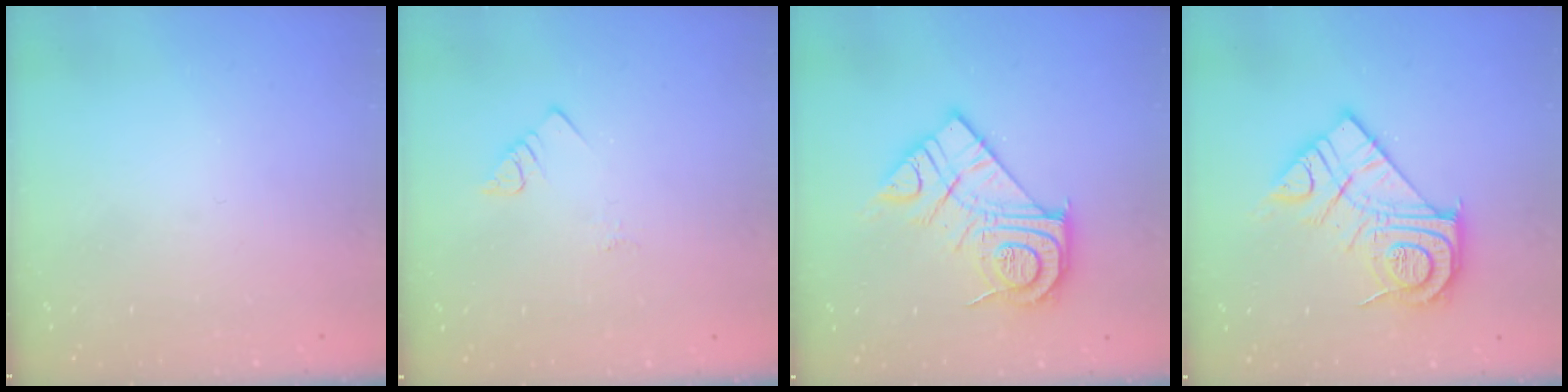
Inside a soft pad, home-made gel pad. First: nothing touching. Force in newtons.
{"total": 2.8, "press": 2.8, "slide": 0.4}
{"total": 18.1, "press": 18.0, "slide": 1.5}
{"total": 18.1, "press": 18.0, "slide": 1.5}